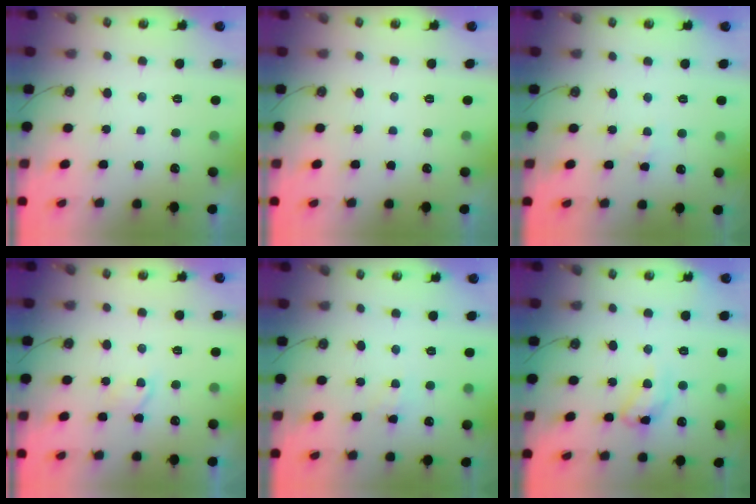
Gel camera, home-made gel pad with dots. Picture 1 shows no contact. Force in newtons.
{"total": 0.0}
{"total": 1.5, "press": 1.5, "slide": 0.3}
{"total": 2.1, "press": 2.1, "slide": 0.4}
{"total": 1.9, "press": 1.9, "slide": 0.1}
{"total": 12.8, "press": 12.8, "slide": 1.0}